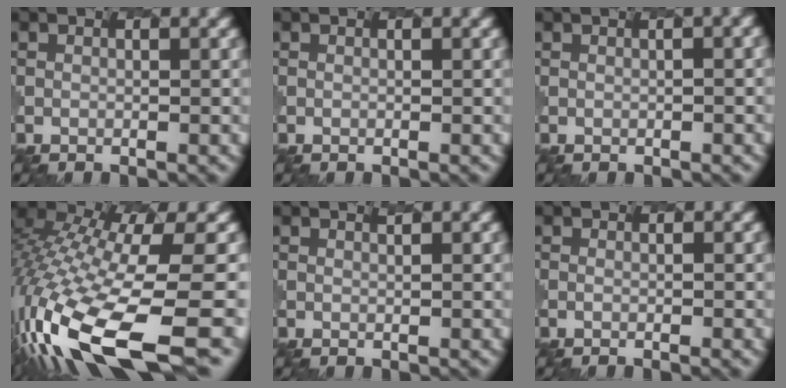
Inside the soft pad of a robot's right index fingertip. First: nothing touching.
{"total": 0.0}
{"total": 4.9, "force": [0.6, 2.3, 4.2], "torque": [-0.026, 0.029, 0.002]}
{"total": 15.2, "force": [-6.6, 5.1, 12.7], "torque": [-0.310, -0.025, -0.099]}
{"total": 0.6, "force": [0.5, 0.0, 0.2], "torque": [-0.005, 0.004, 0.005]}
{"total": 0.5, "force": [-0.1, 0.2, 0.5], "torque": [-0.001, 0.001, -0.009]}